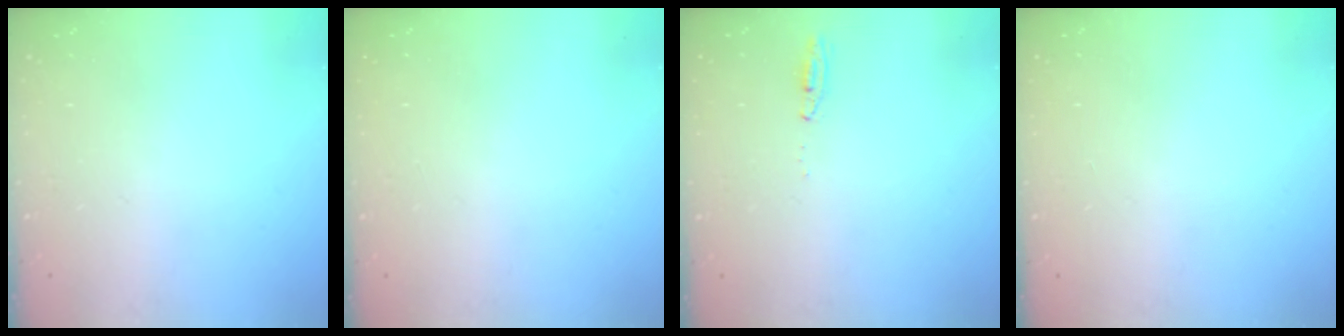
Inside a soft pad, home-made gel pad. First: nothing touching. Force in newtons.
{"total": 0.0}
{"total": 4.1, "press": 3.1, "slide": 2.6}
{"total": 0.0}